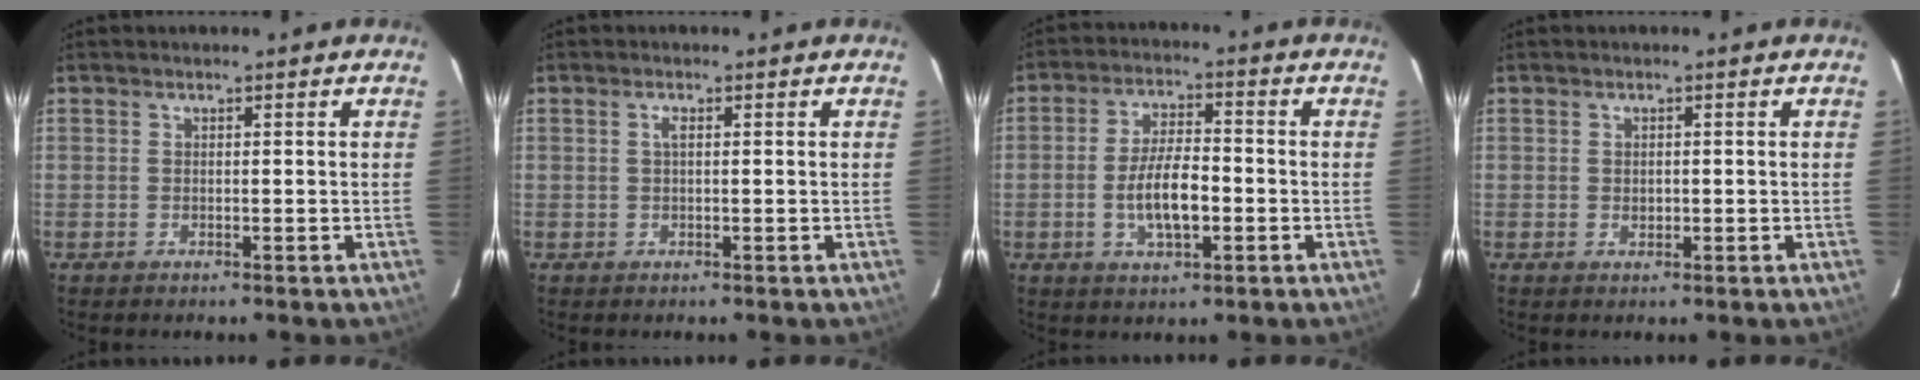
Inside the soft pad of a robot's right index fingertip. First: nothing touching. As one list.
[{"total": 1.0, "force": [0.2, 0.2, 0.9], "torque": [-0.018, 0.003, 0.001]}, {"total": 8.5, "force": [-2.1, 3.2, 7.6], "torque": [-0.148, 0.000, -0.034]}, {"total": 1.1, "force": [-0.1, 1.0, 0.6], "torque": [-0.008, 0.001, 0.001]}]